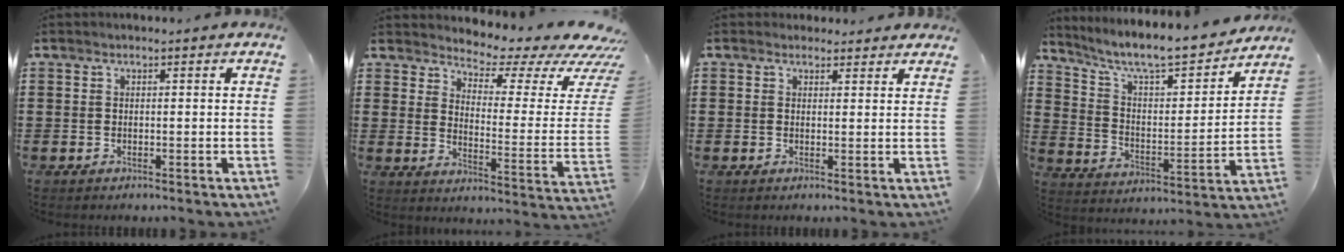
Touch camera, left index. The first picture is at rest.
{"total": 4.2, "force": [3.7, 0.9, 1.9], "torque": [-0.044, -0.040, 0.056]}
{"total": 2.0, "force": [1.7, 1.1, 0.0], "torque": [0.002, 0.001, 0.032]}
{"total": 8.4, "force": [7.4, 1.0, 3.9], "torque": [-0.098, -0.052, 0.120]}